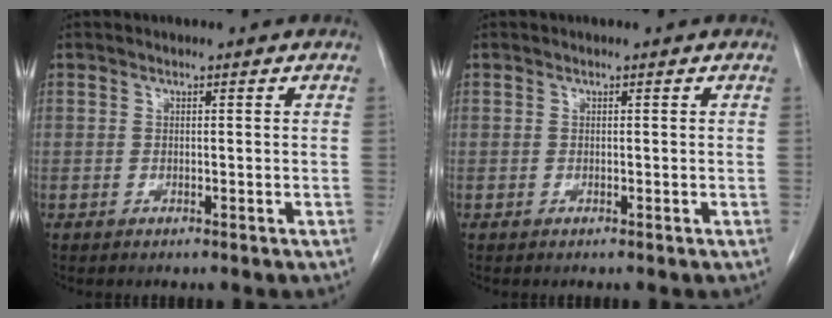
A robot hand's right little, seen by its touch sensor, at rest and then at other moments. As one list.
[{"total": 0.0}]